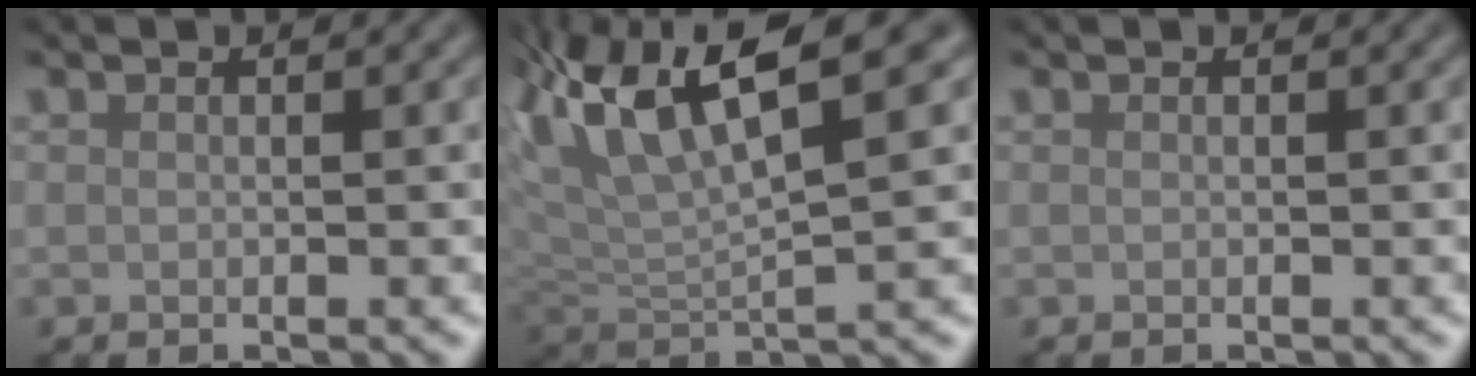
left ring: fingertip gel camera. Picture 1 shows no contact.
{"total": 10.5, "force": [5.7, 2.6, 8.4], "torque": [-0.162, 0.022, 0.102]}
{"total": 0.0}